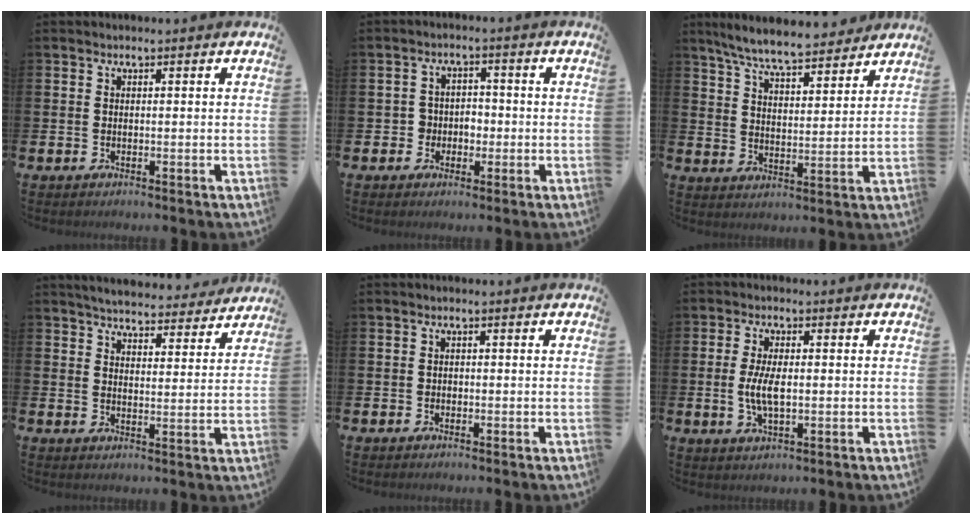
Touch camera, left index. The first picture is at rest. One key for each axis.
{"total": 2.9, "fx": -0.9, "fy": 2.7, "fz": 0.5, "tx": -0.021, "ty": 0.008, "tz": -0.025}
{"total": 7.7, "fx": 7.2, "fy": 1.0, "fz": 2.5, "tx": -0.081, "ty": -0.038, "tz": 0.129}
{"total": 5.0, "fx": 4.9, "fy": 0.8, "fz": 0.6, "tx": -0.021, "ty": -0.035, "tz": 0.084}
{"total": 0.7, "fx": -0.2, "fy": 0.6, "fz": 0.2, "tx": -0.005, "ty": 0.005, "tz": -0.006}
{"total": 5.0, "fx": 0.0, "fy": 2.1, "fz": 4.6, "tx": -0.092, "ty": 0.003, "tz": -0.005}